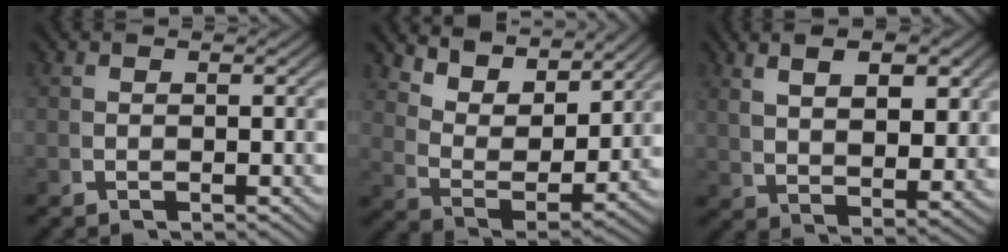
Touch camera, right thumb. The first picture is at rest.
{"total": 7.9, "force": [4.2, 3.9, 5.4], "torque": [-0.118, -0.011, 0.078]}
{"total": 5.9, "force": [2.9, 2.3, 4.6], "torque": [-0.058, -0.001, 0.060]}